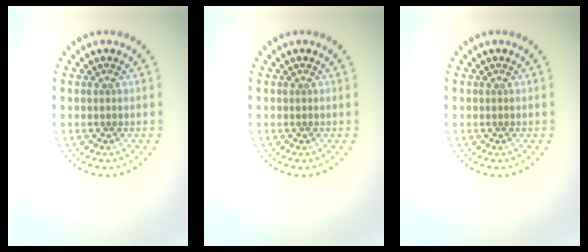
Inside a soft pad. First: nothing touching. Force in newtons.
{"total": 0.0}
{"total": 0.0}